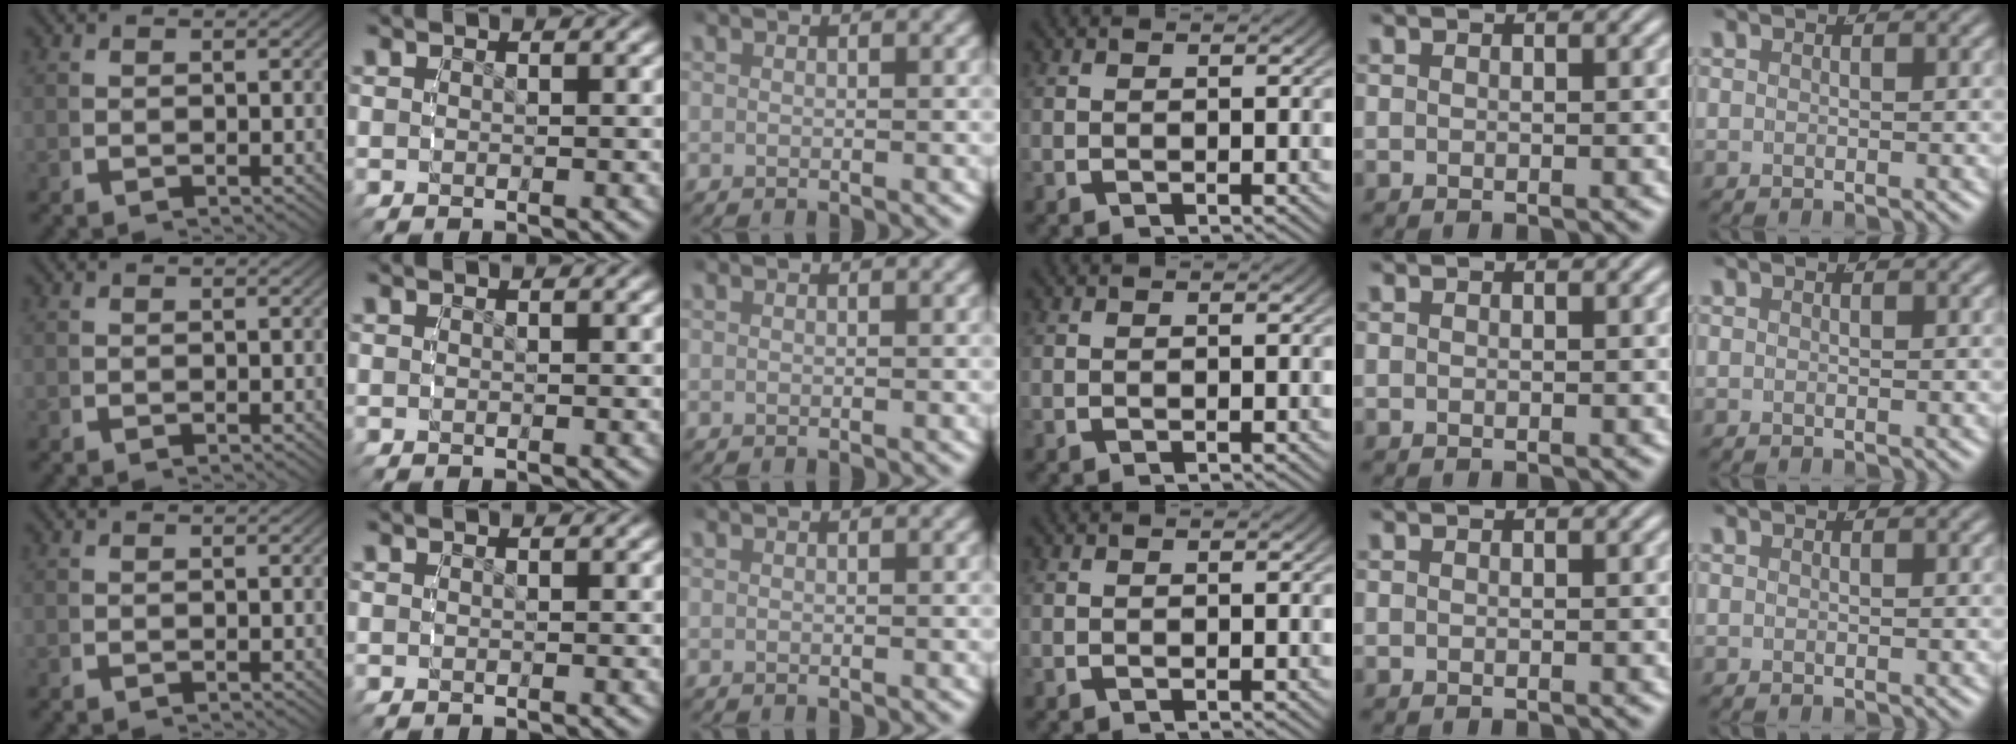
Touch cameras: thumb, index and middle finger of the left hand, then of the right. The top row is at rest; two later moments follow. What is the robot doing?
{"motion": "reach", "object": "stress ball aka squeeze ball"}